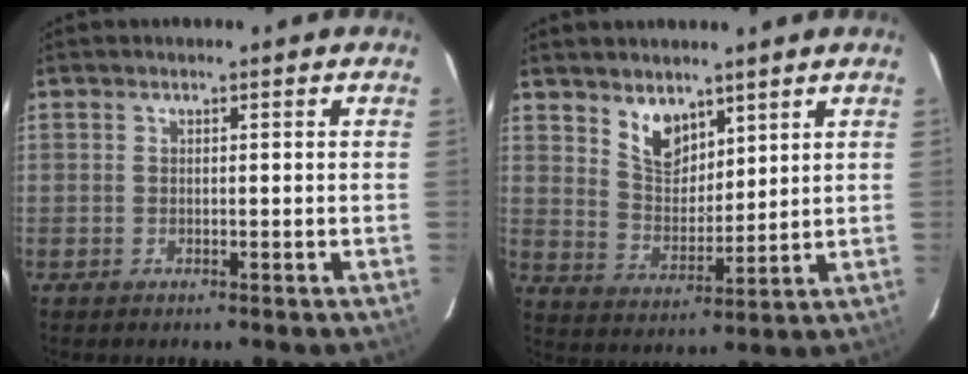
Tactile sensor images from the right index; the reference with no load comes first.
{"total": 7.3, "force": [5.1, 4.1, 3.3], "torque": [-0.050, 0.003, 0.103]}